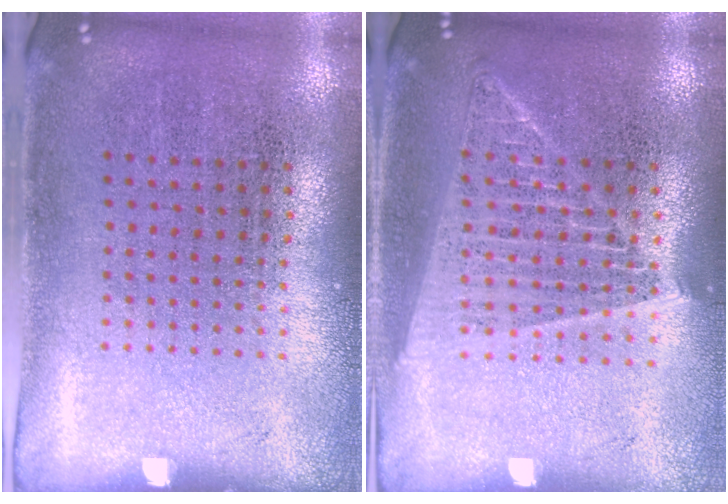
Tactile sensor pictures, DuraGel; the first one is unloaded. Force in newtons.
{"total": 1.5, "press": 1.4, "slide": 0.6}